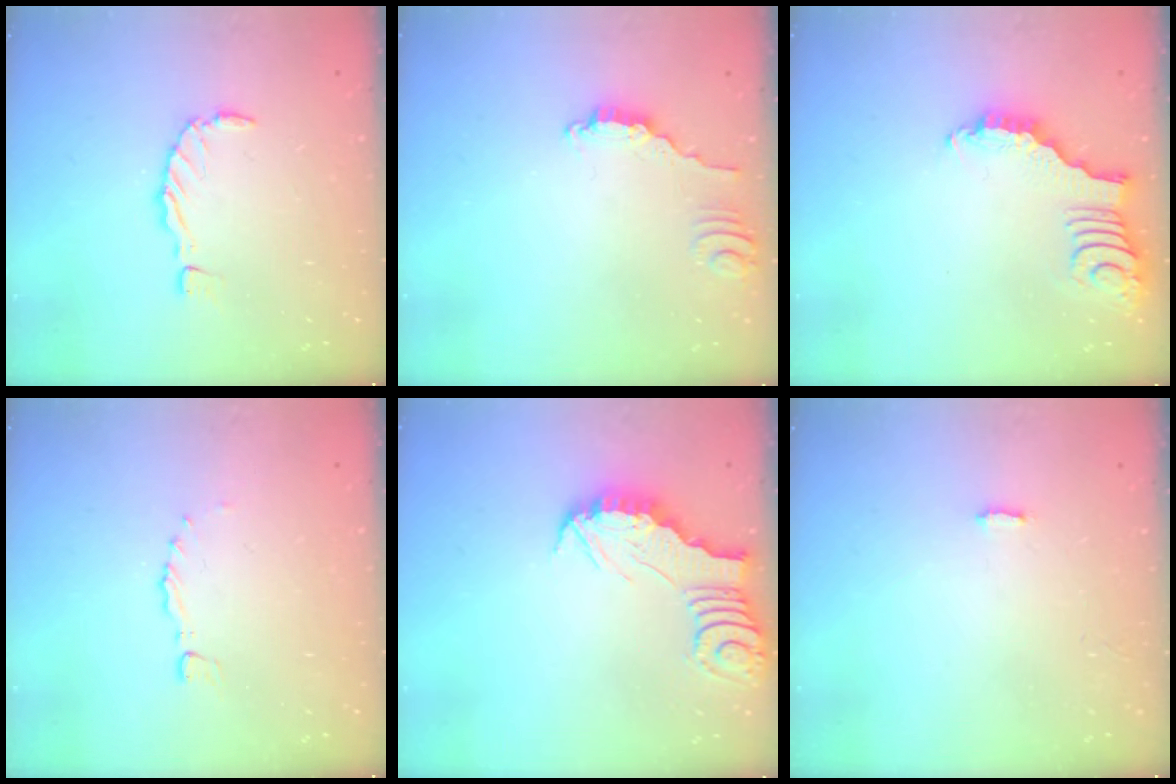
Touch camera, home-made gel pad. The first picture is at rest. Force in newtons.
{"total": 2.8, "press": 2.8, "slide": 0.2}
{"total": 3.2, "press": 3.2, "slide": 0.3}
{"total": 0.0}
{"total": 2.6, "press": 2.6, "slide": 0.2}
{"total": 3.6, "press": 3.6, "slide": 0.3}